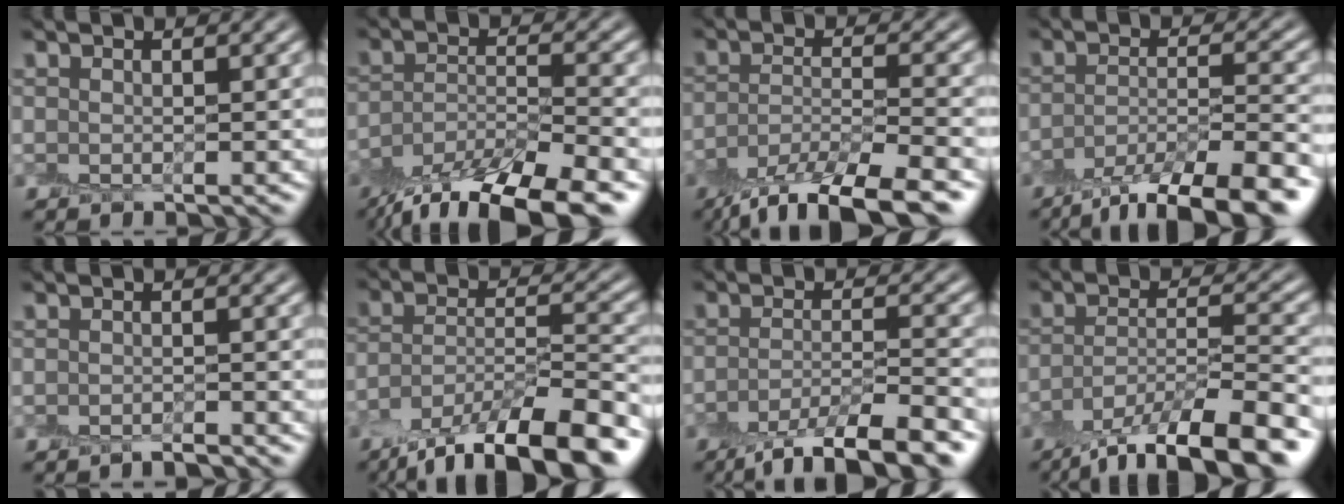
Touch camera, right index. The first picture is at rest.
{"total": 10.9, "force": [-8.2, 3.3, 6.3], "torque": [-0.104, -0.022, -0.140]}
{"total": 9.4, "force": [-6.9, 2.8, 5.9], "torque": [-0.101, -0.021, -0.120]}
{"total": 9.7, "force": [-6.7, 2.8, 6.5], "torque": [-0.100, -0.009, -0.110]}
{"total": 1.3, "force": [-1.1, 0.2, 0.5], "torque": [-0.003, -0.004, -0.022]}
{"total": 12.3, "force": [-9.1, 4.0, 7.3], "torque": [-0.128, 0.002, -0.155]}
{"total": 7.8, "force": [-5.1, 2.0, 5.5], "torque": [-0.077, -0.007, -0.088]}
{"total": 11.0, "force": [-7.4, 3.4, 7.4], "torque": [-0.122, -0.006, -0.125]}